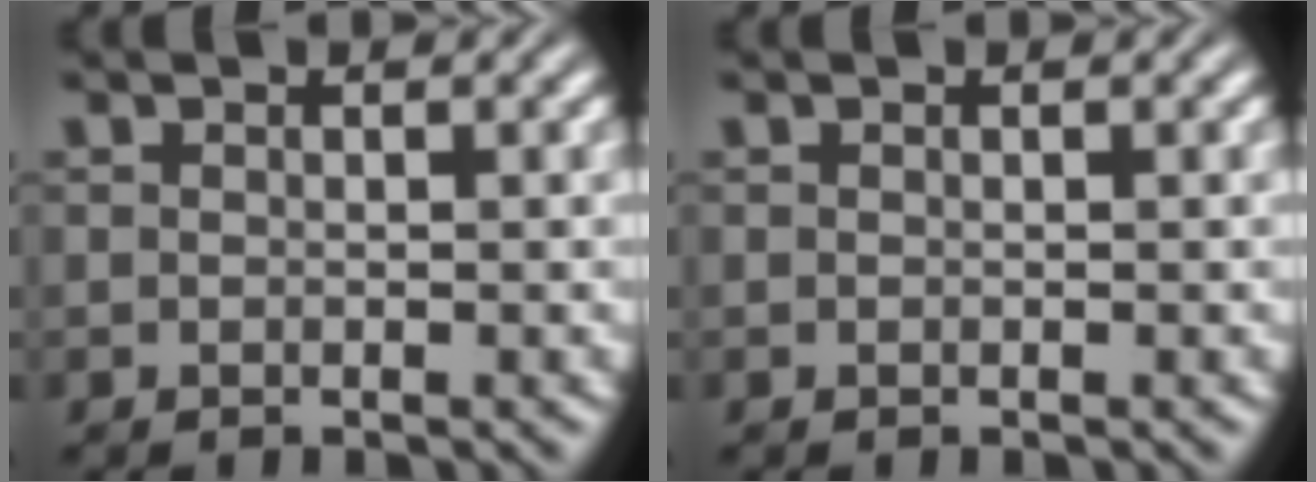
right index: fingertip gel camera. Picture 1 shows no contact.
{"total": 0.0}